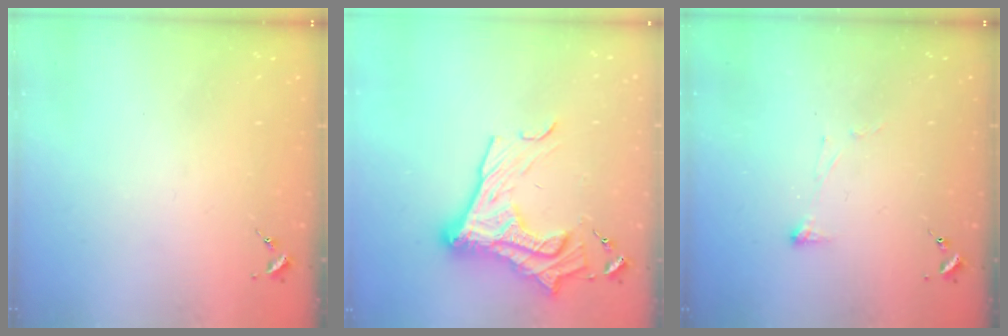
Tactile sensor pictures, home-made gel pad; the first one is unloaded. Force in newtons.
{"total": 18.9, "press": 18.8, "slide": 1.8}
{"total": 3.4, "press": 3.3, "slide": 0.7}